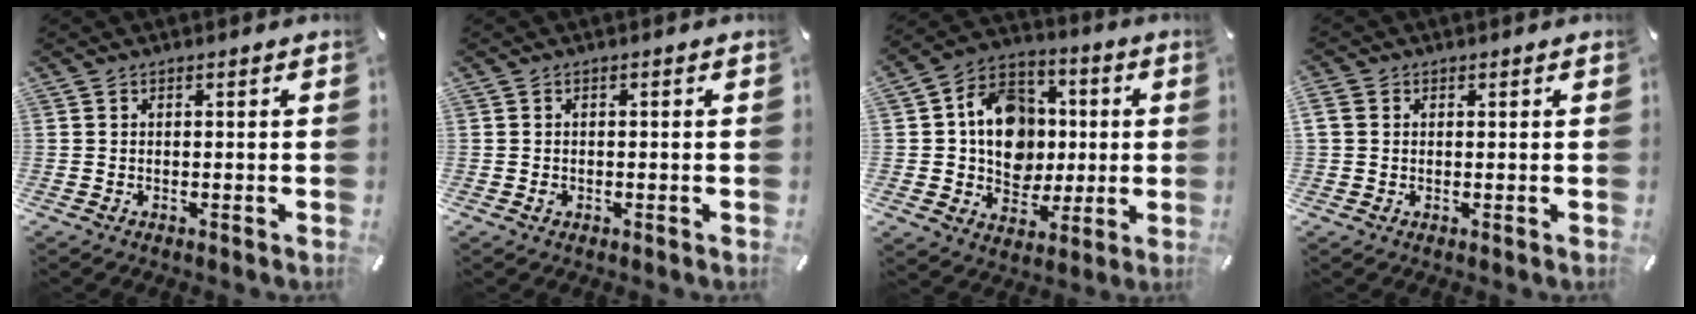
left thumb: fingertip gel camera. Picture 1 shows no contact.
{"total": 0.7, "force": [-0.2, 0.5, 0.3], "torque": [-0.006, 0.001, -0.006]}
{"total": 14.5, "force": [0.4, 12.8, 6.7], "torque": [-0.116, 0.012, 0.015]}
{"total": 2.1, "force": [0.5, 1.9, 0.8], "torque": [-0.018, 0.005, 0.009]}